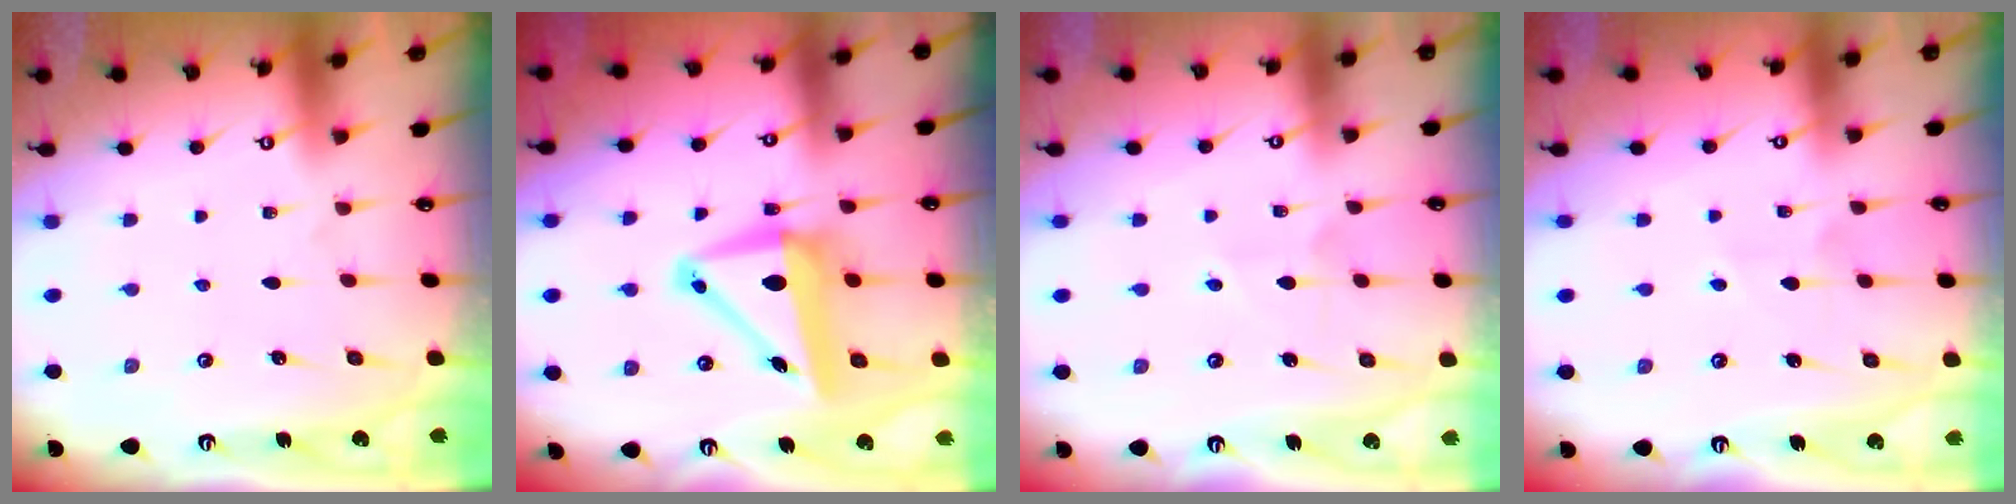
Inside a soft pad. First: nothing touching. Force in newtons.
{"total": 11.4, "press": 11.2, "slide": 2.1}
{"total": 4.5, "press": 4.5, "slide": 0.5}
{"total": 3.7, "press": 3.7, "slide": 0.5}